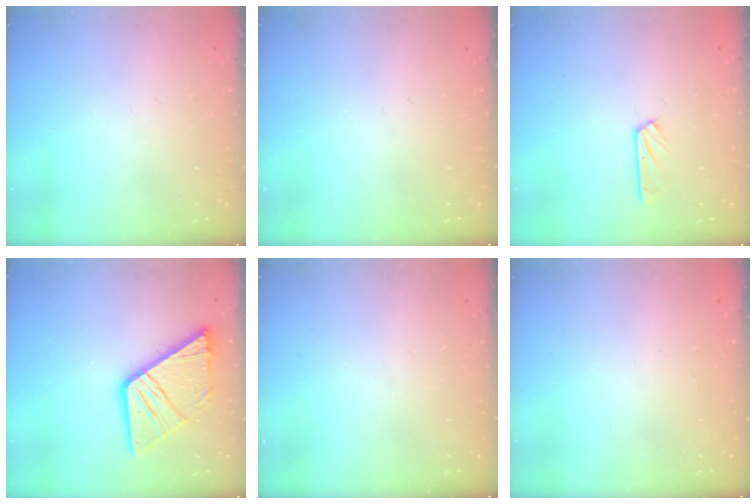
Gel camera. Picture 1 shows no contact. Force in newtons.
{"total": 0.0}
{"total": 2.5, "press": 2.5, "slide": 0.3}
{"total": 16.7, "press": 16.6, "slide": 1.9}
{"total": 0.0}
{"total": 0.0}